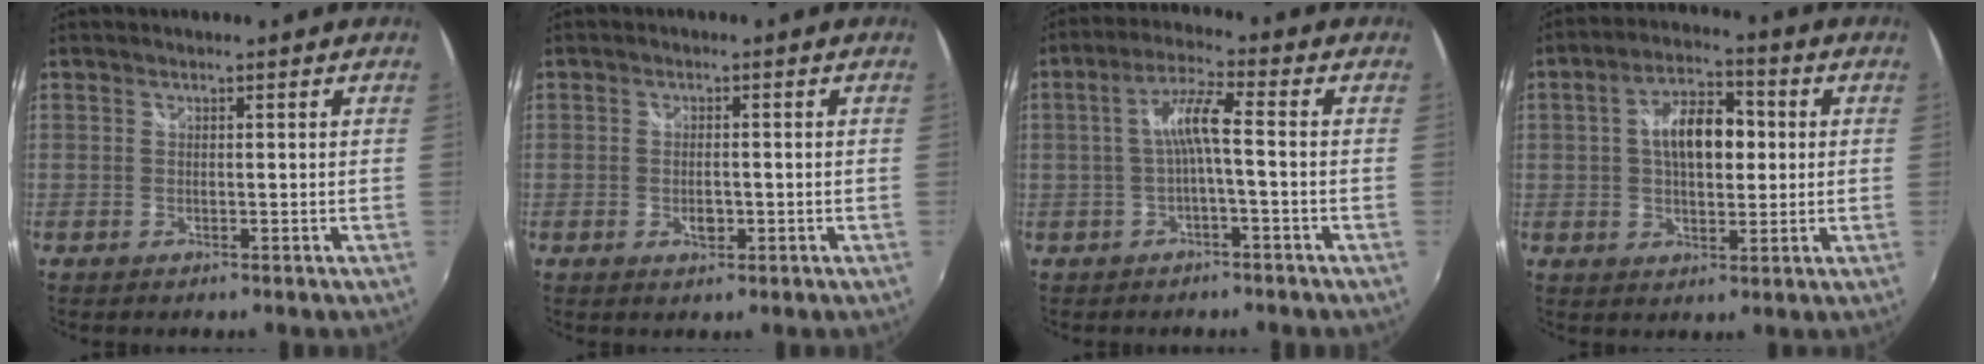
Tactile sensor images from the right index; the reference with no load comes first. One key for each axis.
{"total": 2.6, "fx": -0.8, "fy": 1.4, "fz": 2.1, "tx": -0.036, "ty": -0.003, "tz": -0.012}
{"total": 5.7, "fx": -1.1, "fy": 0.2, "fz": 5.5, "tx": -0.120, "ty": 0.012, "tz": -0.019}
{"total": 9.9, "fx": 1.1, "fy": 5.3, "fz": 8.3, "tx": -0.142, "ty": 0.021, "tz": 0.017}